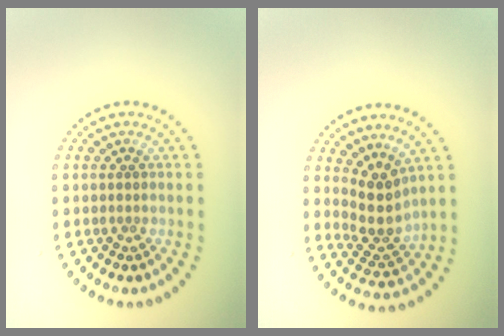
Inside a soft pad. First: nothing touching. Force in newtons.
{"total": 3.2, "press": 2.4, "slide": 2.2}